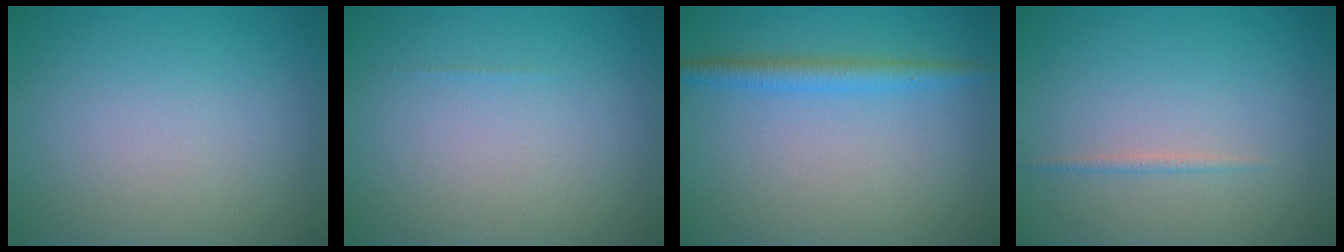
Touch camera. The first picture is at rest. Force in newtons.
{"total": 0.0}
{"total": 2.4, "press": 2.4, "slide": 0.2}
{"total": 0.8, "press": 0.7, "slide": 0.1}